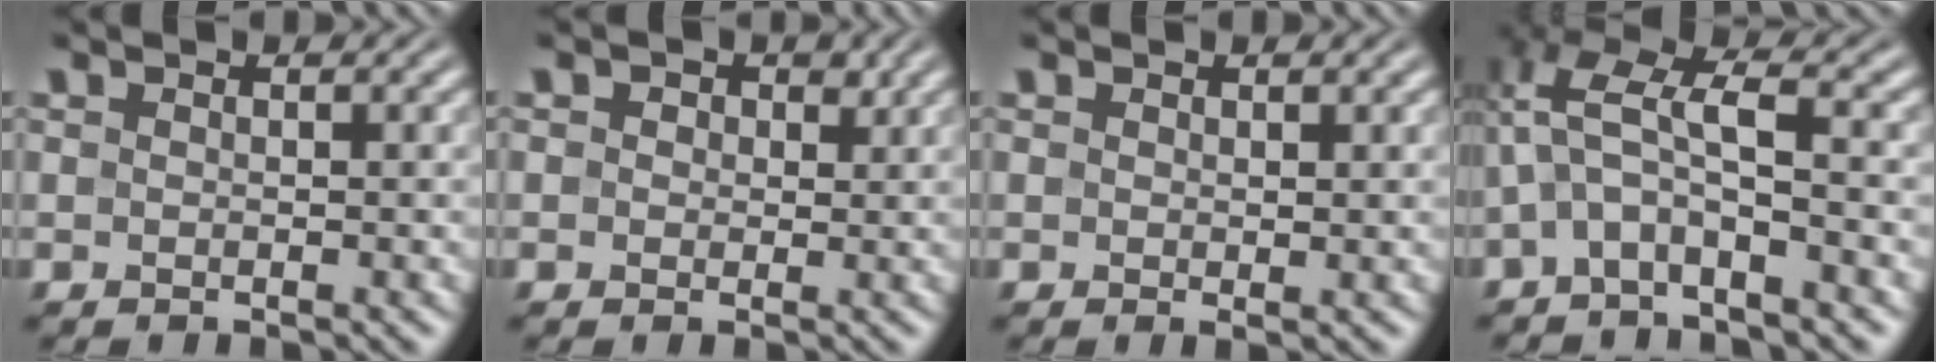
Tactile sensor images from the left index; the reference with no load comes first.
{"total": 2.2, "force": [1.0, 1.6, 1.0], "torque": [-0.013, 0.008, -0.004]}
{"total": 0.6, "force": [0.2, 0.3, 0.5], "torque": [-0.004, -0.003, 0.003]}
{"total": 5.7, "force": [-0.7, 2.0, 5.2], "torque": [-0.115, 0.021, -0.029]}